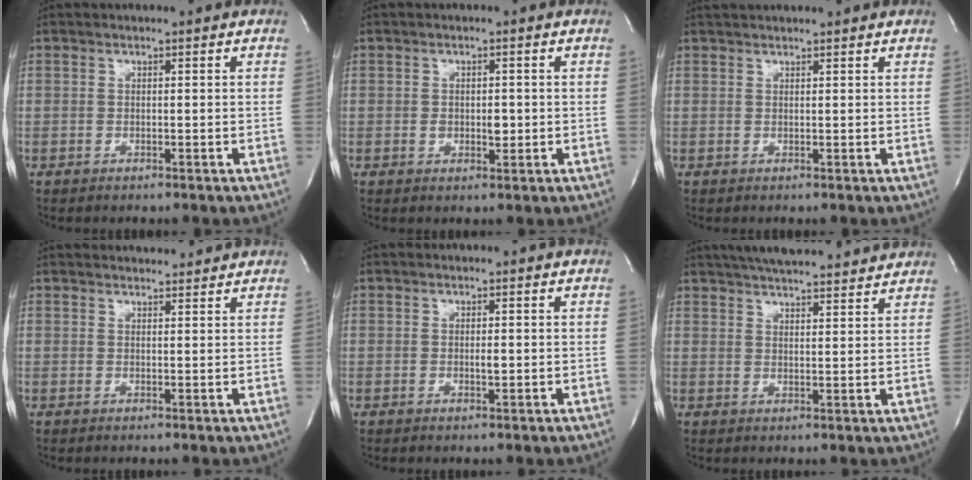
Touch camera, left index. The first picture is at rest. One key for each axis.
{"total": 2.4, "fx": -0.2, "fy": 1.5, "fz": 1.9, "tx": -0.030, "ty": 0.000, "tz": 0.001}
{"total": 3.9, "fx": 3.7, "fy": 0.3, "fz": 1.1, "tx": -0.016, "ty": 0.032, "tz": 0.055}
{"total": 6.1, "fx": 5.9, "fy": 0.9, "fz": 1.3, "tx": -0.018, "ty": 0.019, "tz": 0.072}
{"total": 1.0, "fx": -0.1, "fy": 0.3, "fz": 1.0, "tx": -0.018, "ty": -0.001, "tz": 0.000}
{"total": 16.3, "fx": 14.7, "fy": 2.5, "fz": 6.7, "tx": -0.109, "ty": 0.034, "tz": 0.204}